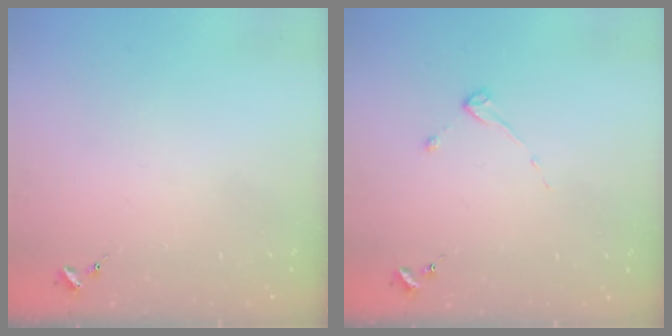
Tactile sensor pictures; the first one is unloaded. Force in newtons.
{"total": 2.6, "press": 2.5, "slide": 0.4}